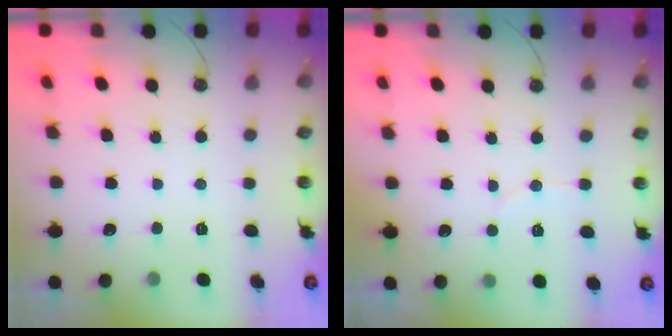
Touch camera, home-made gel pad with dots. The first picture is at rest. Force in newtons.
{"total": 3.8, "press": 3.7, "slide": 1.0}